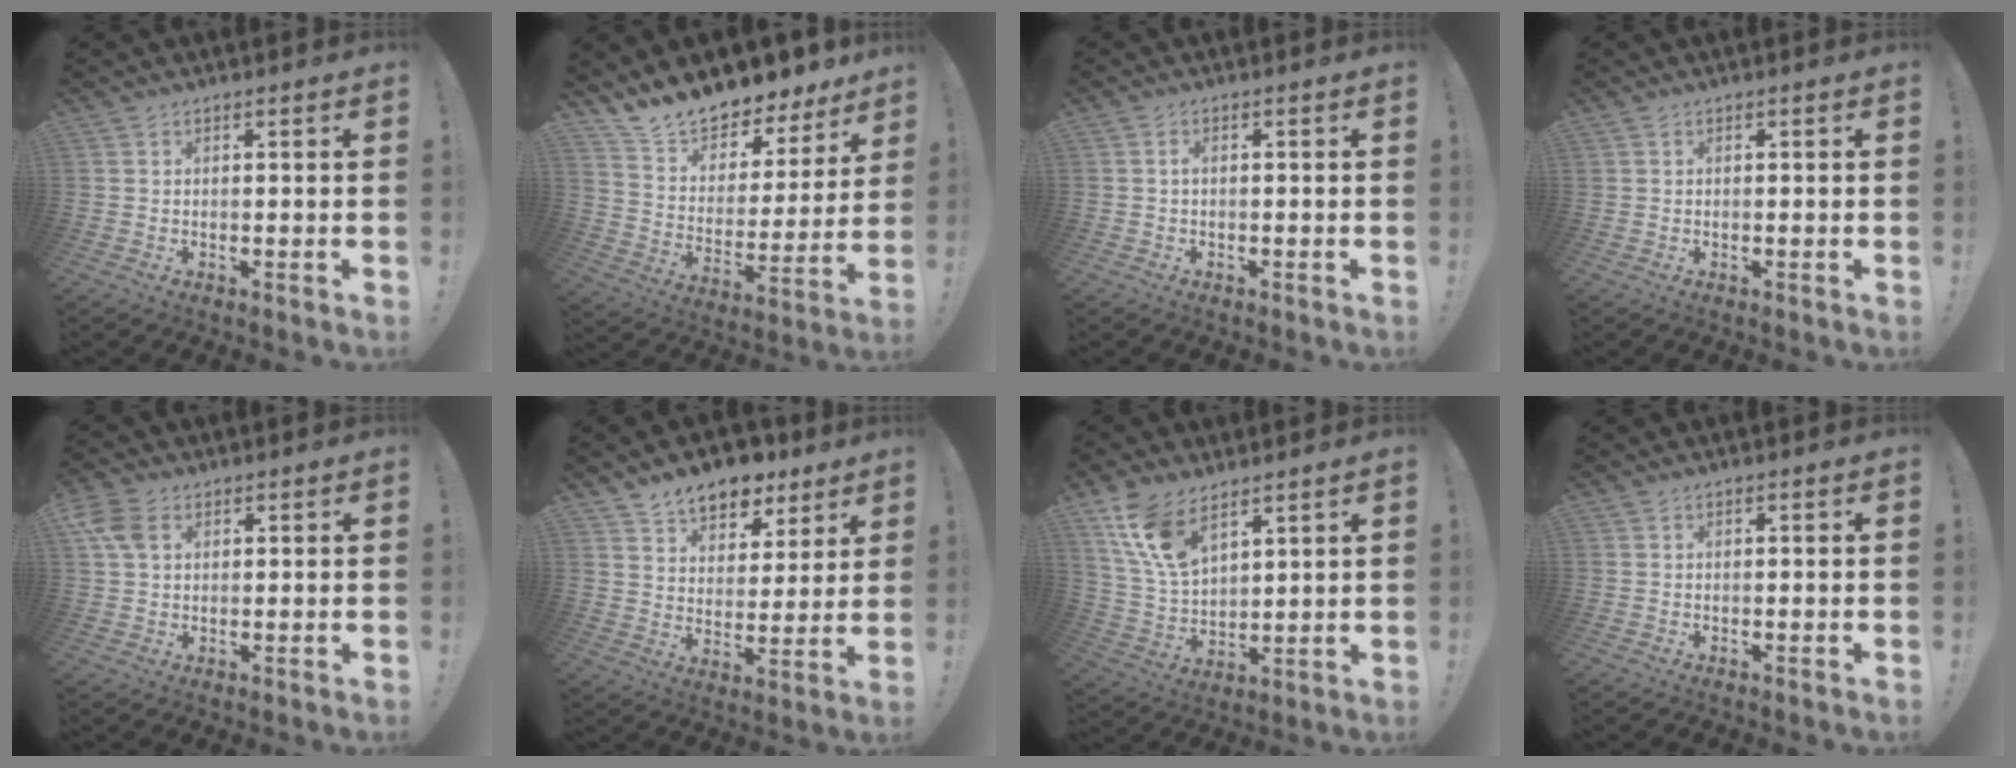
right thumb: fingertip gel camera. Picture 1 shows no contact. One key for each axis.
{"total": 12.8, "fx": 12.0, "fy": 3.6, "fz": 2.4, "tx": -0.062, "ty": -0.111, "tz": 0.215}
{"total": 0.9, "fx": -0.3, "fy": 0.8, "fz": 0.2, "tx": -0.014, "ty": 0.006, "tz": -0.005}
{"total": 0.0}
{"total": 7.4, "fx": 3.1, "fy": 5.2, "fz": 4.4, "tx": -0.076, "ty": 0.002, "tz": 0.061}
{"total": 11.0, "fx": 8.6, "fy": 6.0, "fz": 3.2, "tx": -0.056, "ty": -0.057, "tz": 0.161}
{"total": 13.1, "fx": 8.7, "fy": 6.6, "fz": 7.2, "tx": -0.155, "ty": -0.037, "tz": 0.169}
{"total": 0.0}